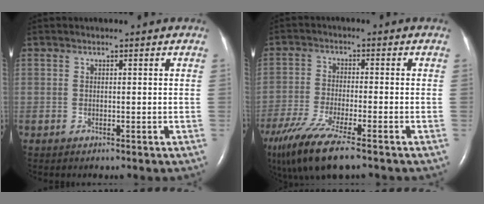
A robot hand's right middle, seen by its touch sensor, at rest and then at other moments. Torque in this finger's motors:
{"motor_torque": [1.10, -1.04, 0.24, 0.15]}